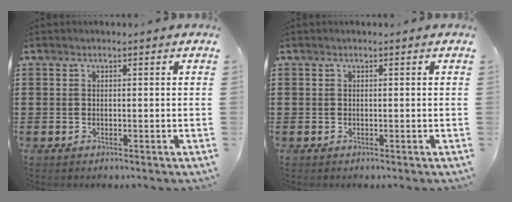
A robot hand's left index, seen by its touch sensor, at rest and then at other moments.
{"total": 0.0}